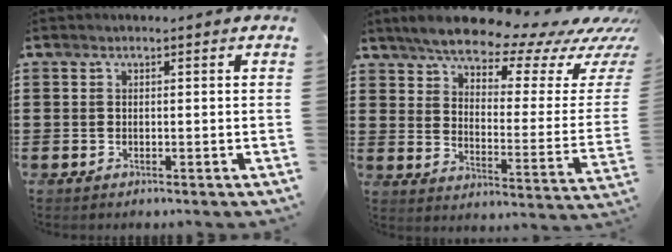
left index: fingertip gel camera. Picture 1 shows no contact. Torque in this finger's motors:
{"motor_torque": [2.14, 0.00, 1.05, 0.18]}